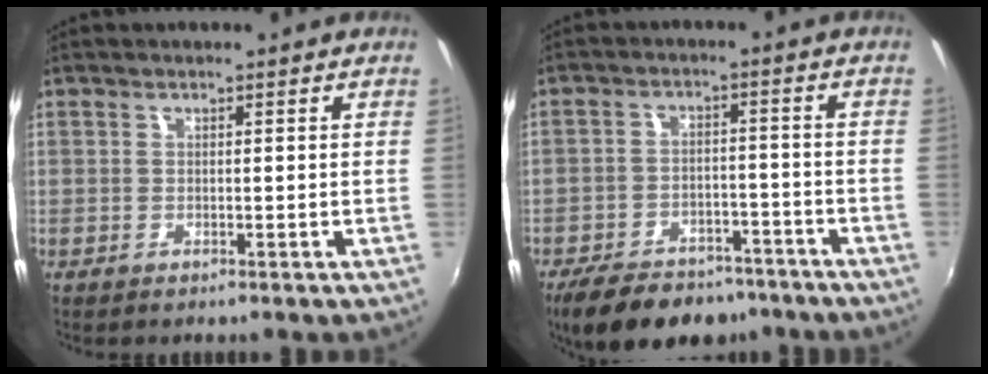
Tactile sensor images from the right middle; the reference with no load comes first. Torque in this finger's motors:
{"motor_torque": [1.05, -1.09, 0.12, 0.05]}